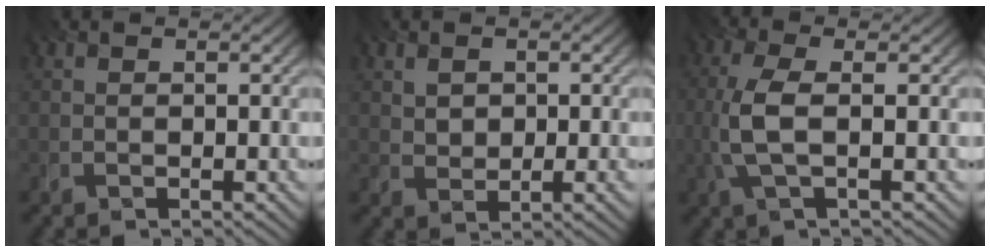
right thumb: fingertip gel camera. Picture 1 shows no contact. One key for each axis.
{"total": 2.9, "fx": 0.9, "fy": 2.1, "fz": 1.7, "tx": -0.033, "ty": -0.005, "tz": 0.019}
{"total": 5.1, "fx": -0.3, "fy": 1.7, "fz": 4.8, "tx": -0.118, "ty": 0.003, "tz": -0.013}